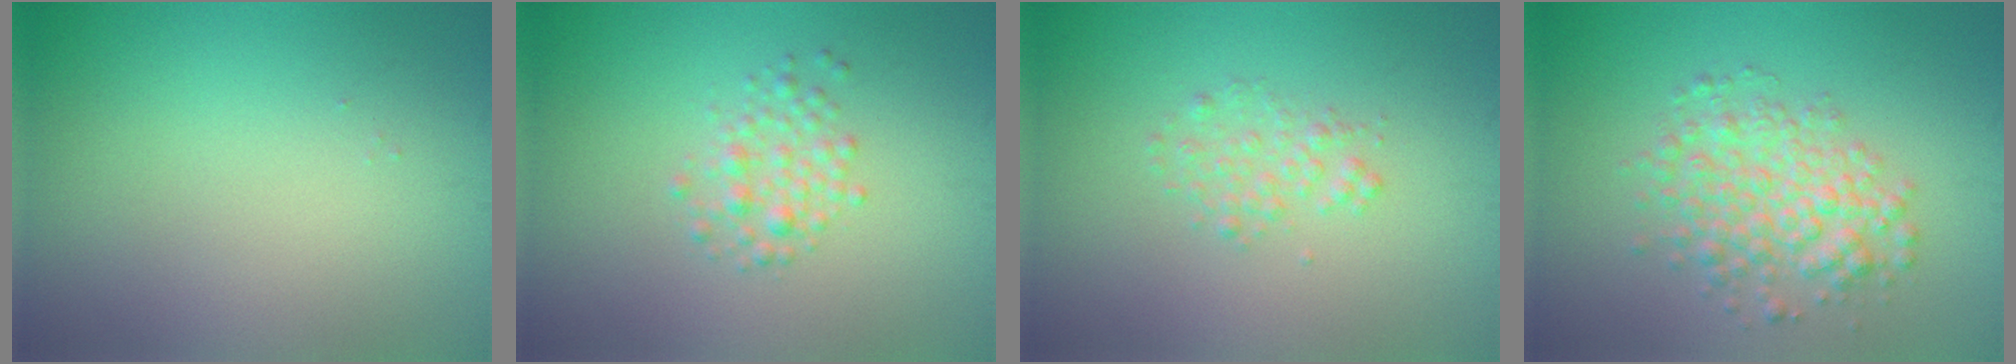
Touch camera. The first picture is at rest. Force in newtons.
{"total": 2.0, "press": 2.0, "slide": 0.0}
{"total": 1.5, "press": 1.5, "slide": 0.0}
{"total": 4.5, "press": 4.5, "slide": 0.1}